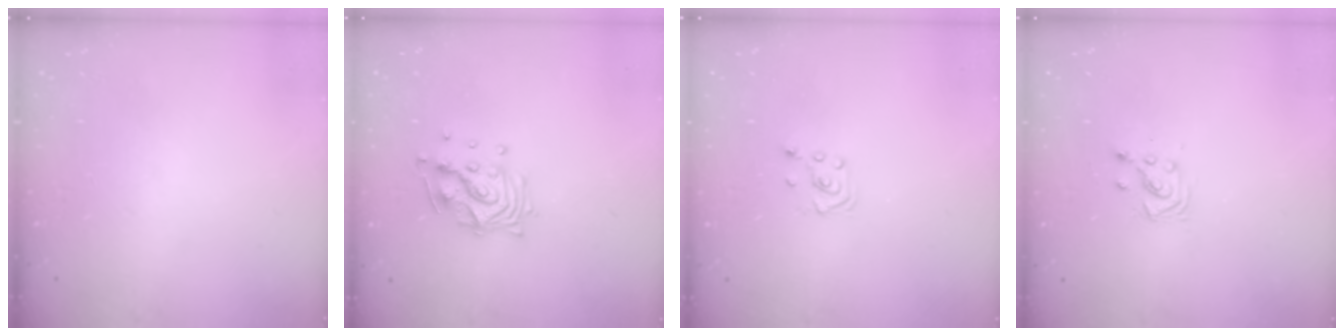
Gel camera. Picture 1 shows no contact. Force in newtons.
{"total": 11.5, "press": 11.5, "slide": 0.8}
{"total": 3.1, "press": 3.1, "slide": 0.3}
{"total": 4.0, "press": 4.0, "slide": 0.4}